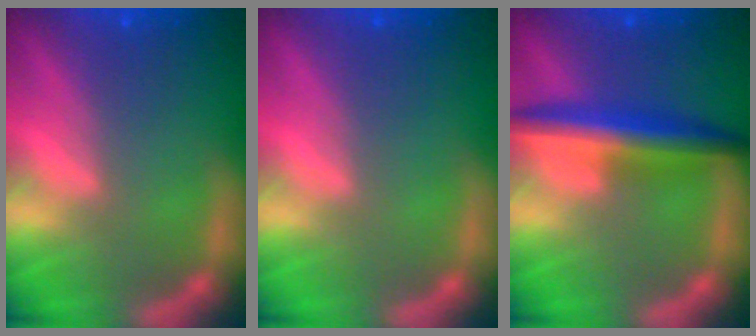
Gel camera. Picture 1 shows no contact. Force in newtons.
{"total": 0.0}
{"total": 5.5}